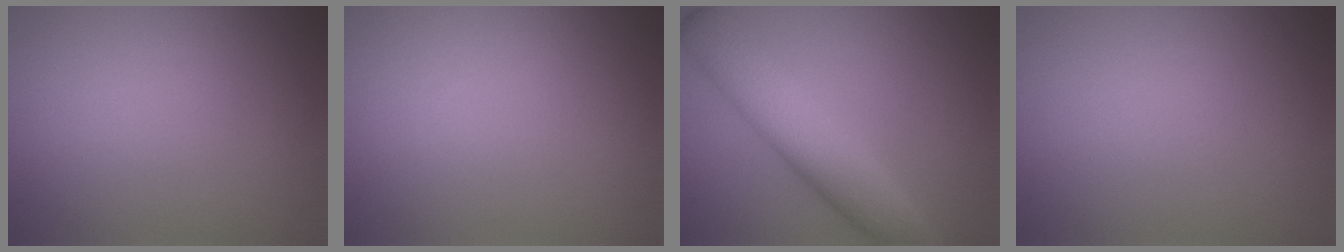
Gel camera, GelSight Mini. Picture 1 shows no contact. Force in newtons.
{"total": 0.0}
{"total": 6.4, "press": 6.4, "slide": 0.2}
{"total": 0.0}